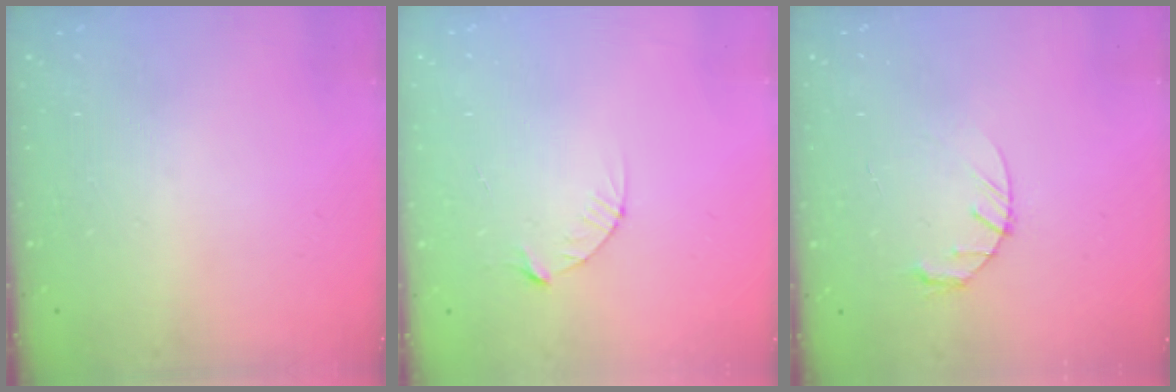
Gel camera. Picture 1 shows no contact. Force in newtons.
{"total": 3.7, "press": 3.7, "slide": 0.4}
{"total": 3.0, "press": 3.0, "slide": 0.5}